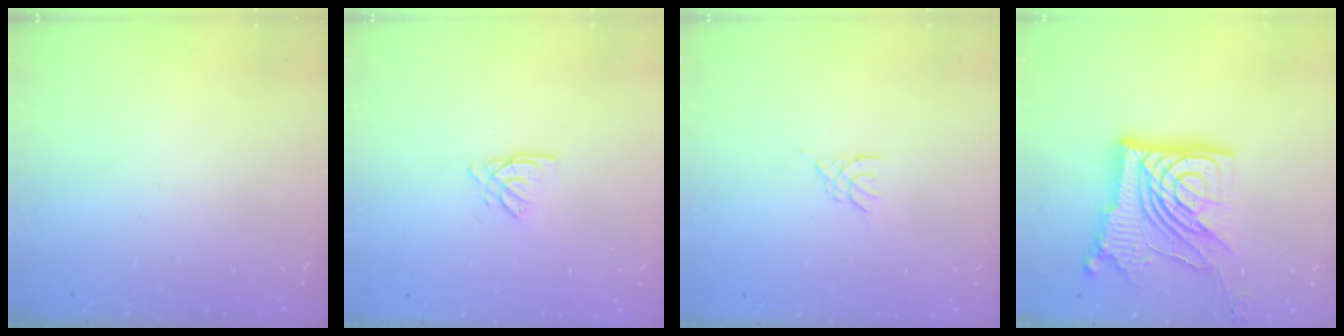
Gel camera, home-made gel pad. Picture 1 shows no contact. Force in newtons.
{"total": 2.6, "press": 2.6, "slide": 0.1}
{"total": 2.6, "press": 2.5, "slide": 0.6}
{"total": 22.5, "press": 22.4, "slide": 2.7}